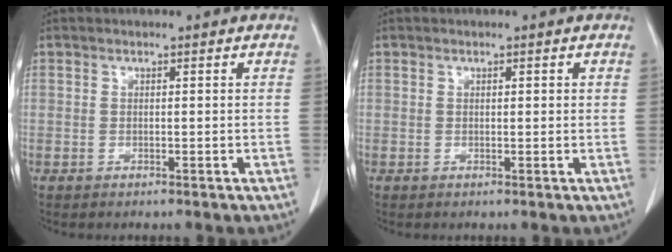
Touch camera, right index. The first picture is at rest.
{"total": 0.7, "force": [0.3, 0.2, 0.6], "torque": [-0.011, 0.001, 0.003]}